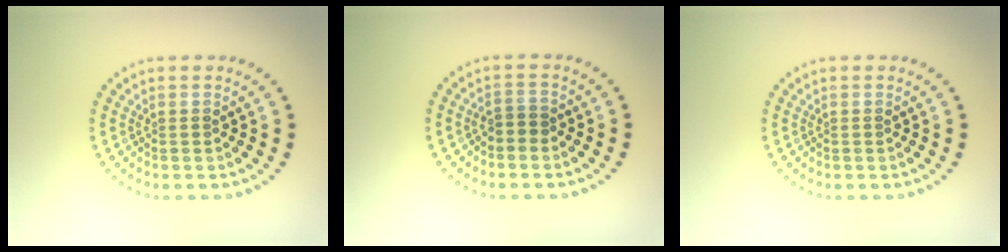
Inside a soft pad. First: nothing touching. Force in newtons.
{"total": 1.1, "press": 1.0, "slide": 0.5}
{"total": 0.0}